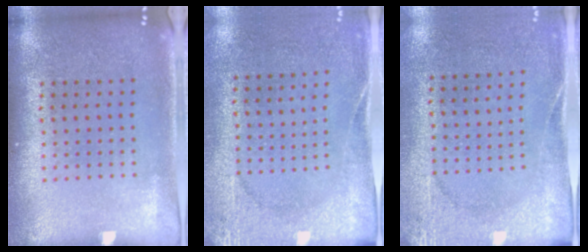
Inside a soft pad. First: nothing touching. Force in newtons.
{"total": 2.6, "press": 2.0, "slide": 1.6}
{"total": 2.6, "press": 2.0, "slide": 1.6}